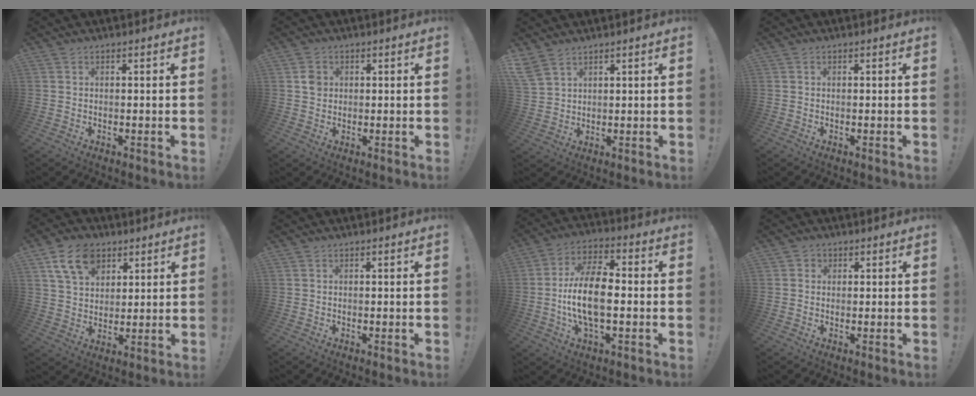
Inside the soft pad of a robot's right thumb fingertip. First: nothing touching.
{"total": 3.0, "force": [0.7, 2.7, 1.1], "torque": [-0.004, -0.002, 0.009]}
{"total": 5.4, "force": [4.1, 2.6, 2.4], "torque": [-0.054, -0.014, 0.083]}
{"total": 0.0}
{"total": 12.4, "force": [6.5, 8.5, 6.3], "torque": [-0.105, -0.019, 0.125]}
{"total": 0.0}
{"total": 14.3, "force": [-2.1, 6.7, 12.4], "torque": [-0.243, 0.005, -0.044]}
{"total": 1.6, "force": [0.5, 1.5, 0.3], "torque": [-0.004, 0.000, 0.008]}